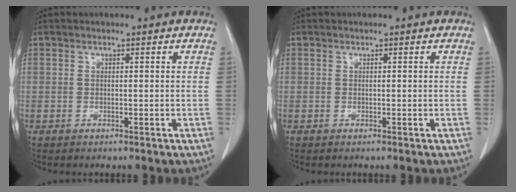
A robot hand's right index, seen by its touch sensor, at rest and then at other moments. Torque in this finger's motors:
{"motor_torque": [0.00, 0.00, 0.00, 0.00]}